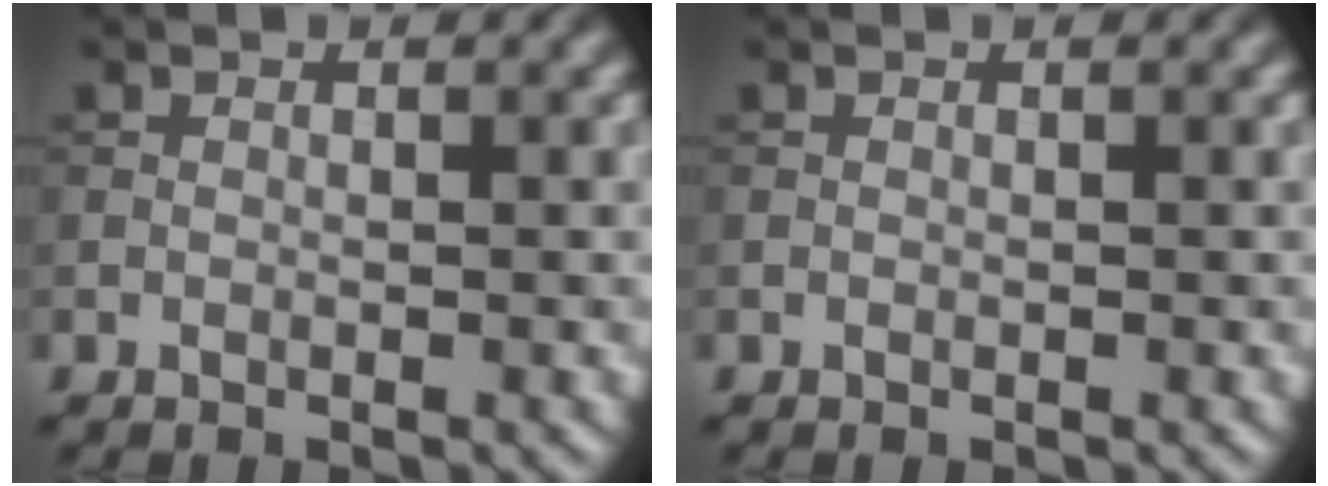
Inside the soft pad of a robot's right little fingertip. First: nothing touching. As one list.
[{"total": 0.0}]